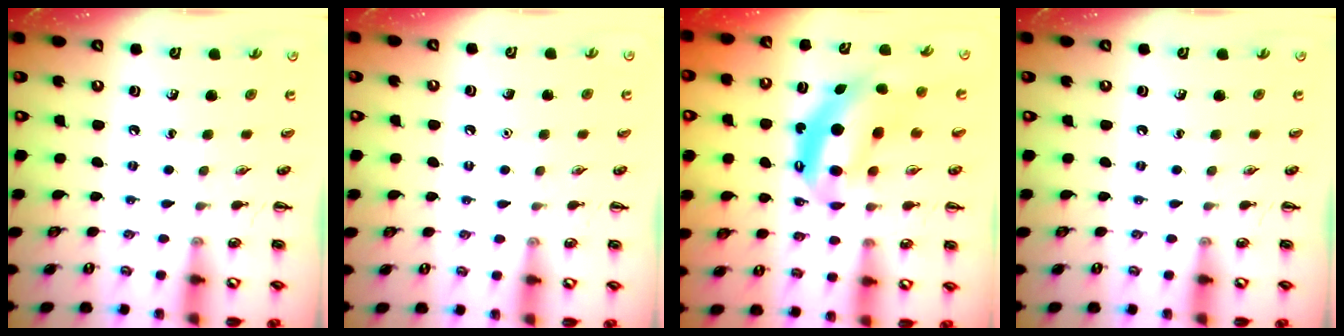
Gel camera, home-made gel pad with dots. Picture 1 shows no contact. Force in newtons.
{"total": 1.5, "press": 1.5, "slide": 0.1}
{"total": 8.2, "press": 8.0, "slide": 2.0}
{"total": 0.0}